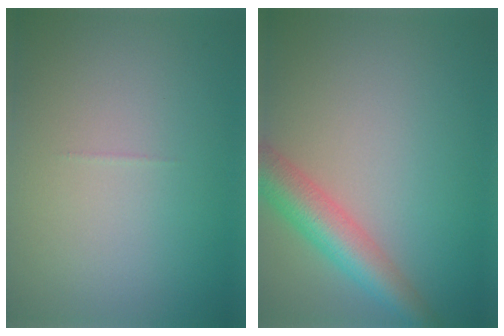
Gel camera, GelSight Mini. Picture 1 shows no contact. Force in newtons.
{"total": 4.9, "press": 4.9, "slide": 0.3}